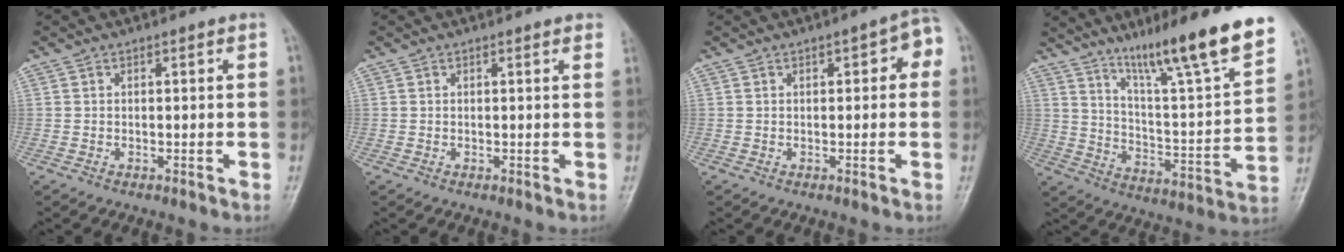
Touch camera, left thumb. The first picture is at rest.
{"total": 1.7, "force": [1.4, 0.4, 1.0], "torque": [-0.008, 0.002, 0.008]}
{"total": 4.5, "force": [1.1, 2.2, 3.8], "torque": [-0.027, 0.012, 0.003]}
{"total": 20.3, "force": [14.3, 1.6, 14.3], "torque": [-0.195, -0.071, 0.234]}